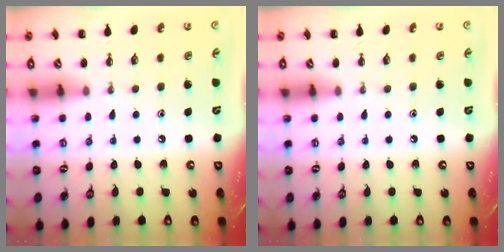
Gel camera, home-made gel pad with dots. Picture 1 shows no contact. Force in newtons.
{"total": 0.0}